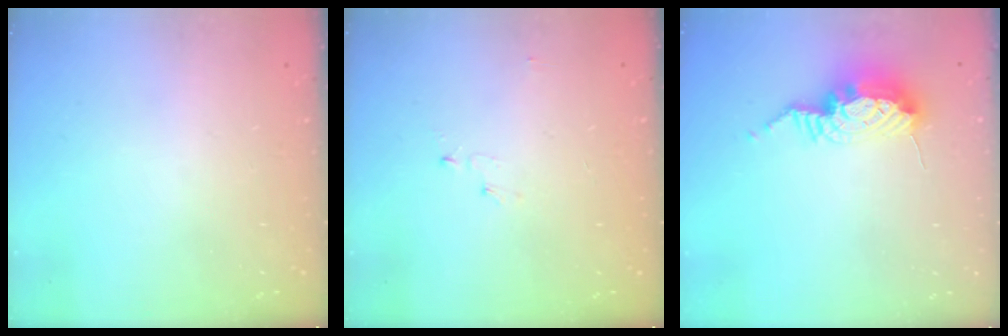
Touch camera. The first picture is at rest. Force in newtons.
{"total": 2.8, "press": 2.8, "slide": 0.3}
{"total": 10.6, "press": 10.5, "slide": 0.9}